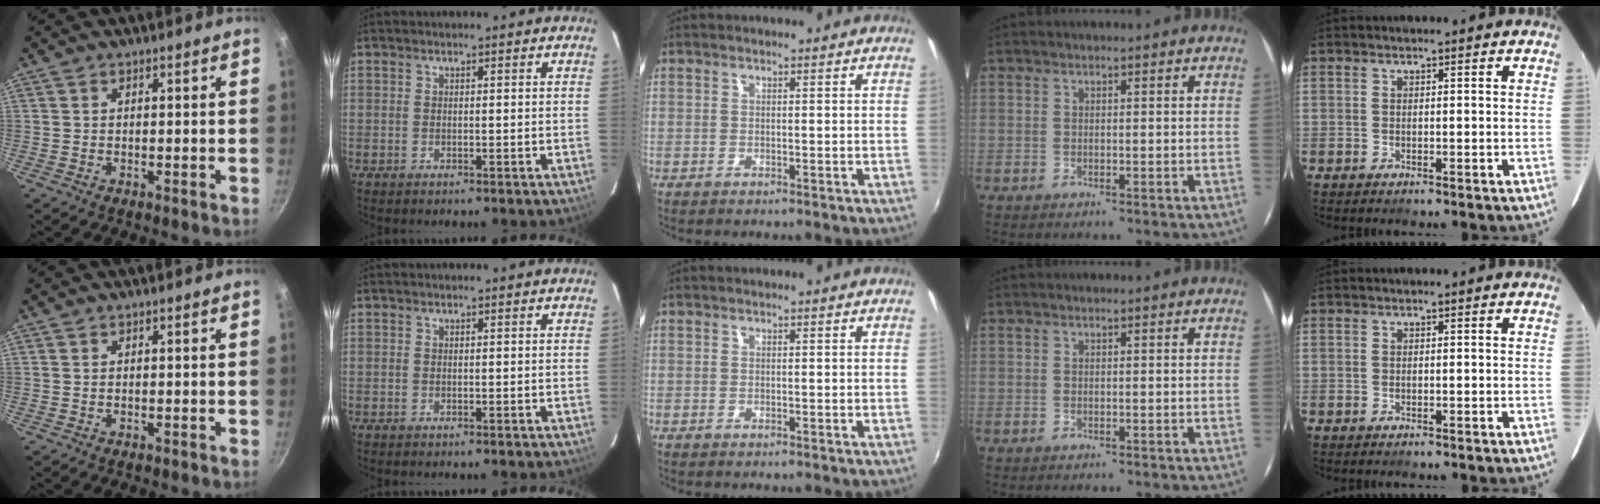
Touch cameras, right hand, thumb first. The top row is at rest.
{}